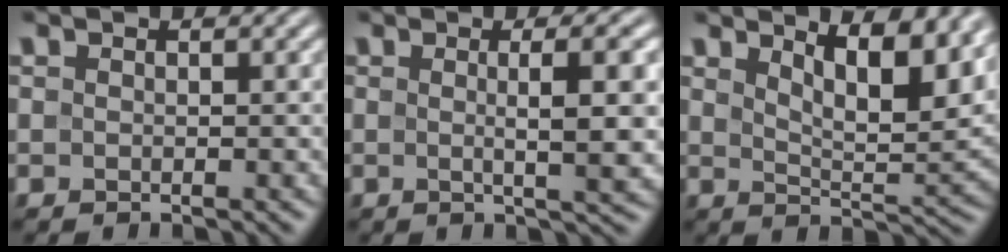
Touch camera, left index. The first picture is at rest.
{"total": 5.7, "force": [0.5, 1.3, 5.6], "torque": [-0.071, 0.004, 0.006]}
{"total": 7.2, "force": [4.2, 2.2, 5.5], "torque": [-0.079, -0.002, 0.069]}